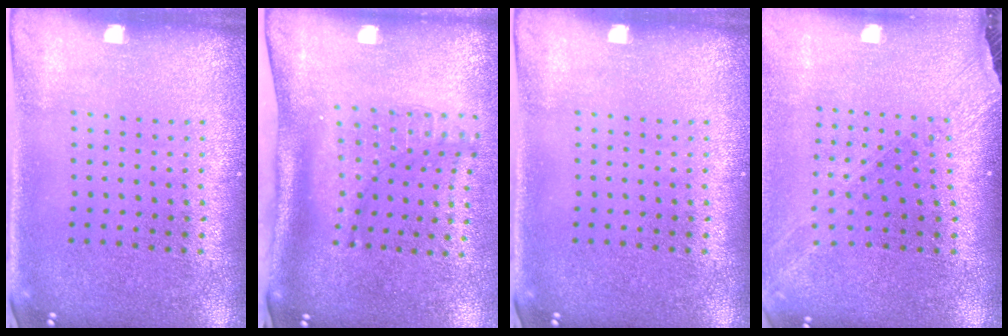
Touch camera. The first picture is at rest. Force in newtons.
{"total": 2.3, "press": 1.6, "slide": 1.7}
{"total": 0.0}
{"total": 1.5, "press": 1.4, "slide": 0.3}